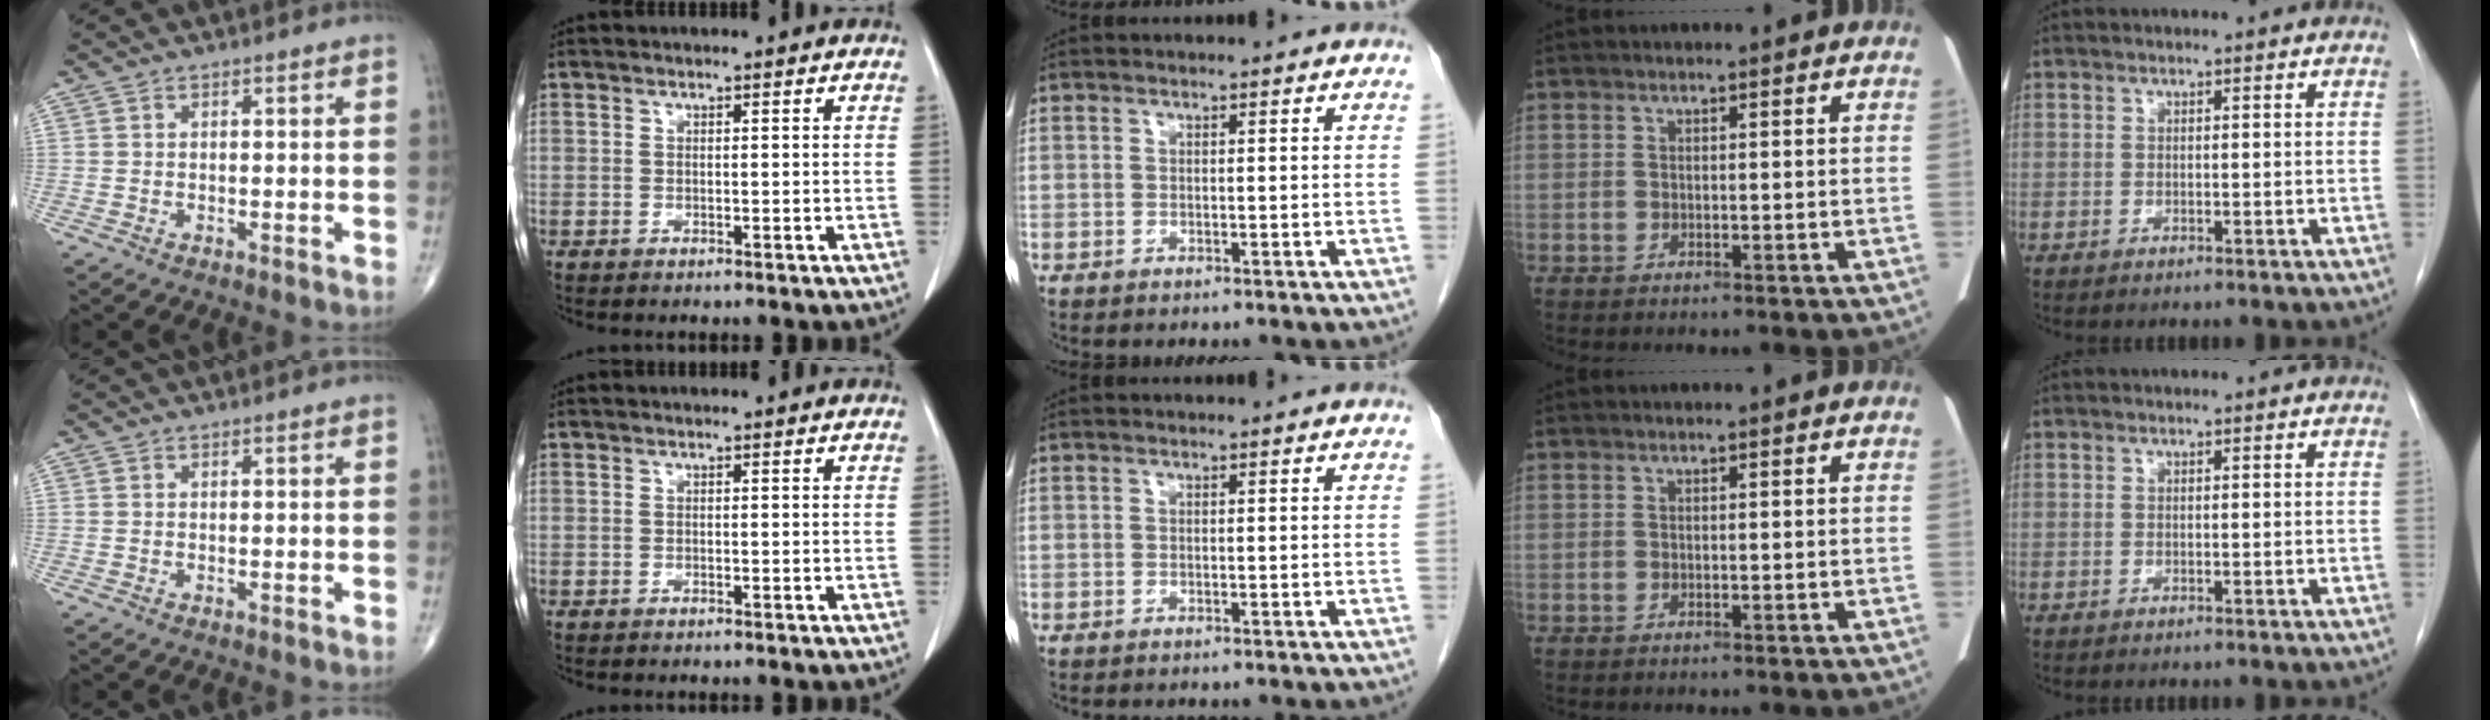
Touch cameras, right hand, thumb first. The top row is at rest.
{}